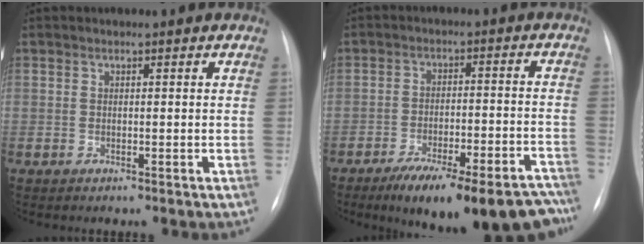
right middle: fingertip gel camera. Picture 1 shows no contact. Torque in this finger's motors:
{"motor_torque": [1.09, -1.04, 0.27, 0.11]}